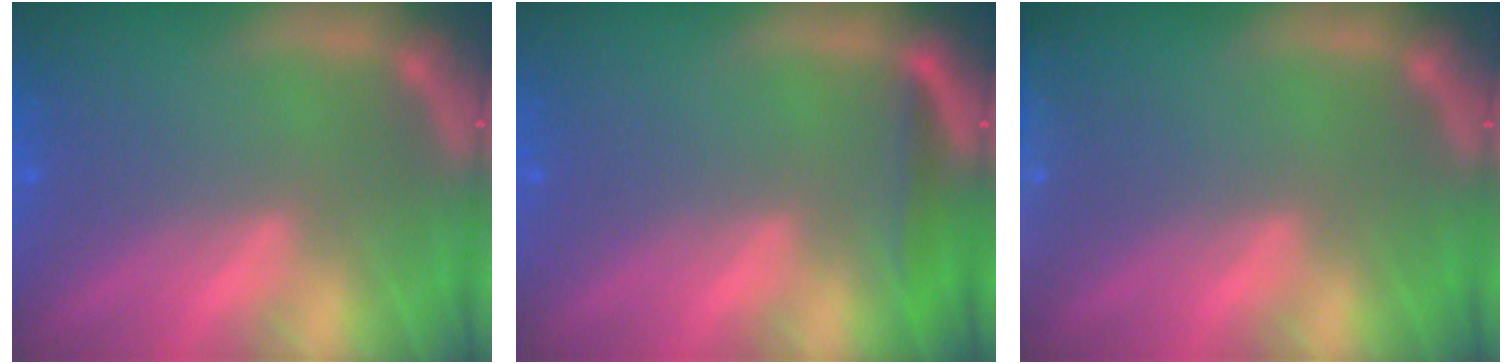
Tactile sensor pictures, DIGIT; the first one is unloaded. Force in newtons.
{"total": 1.9}
{"total": 3.0}